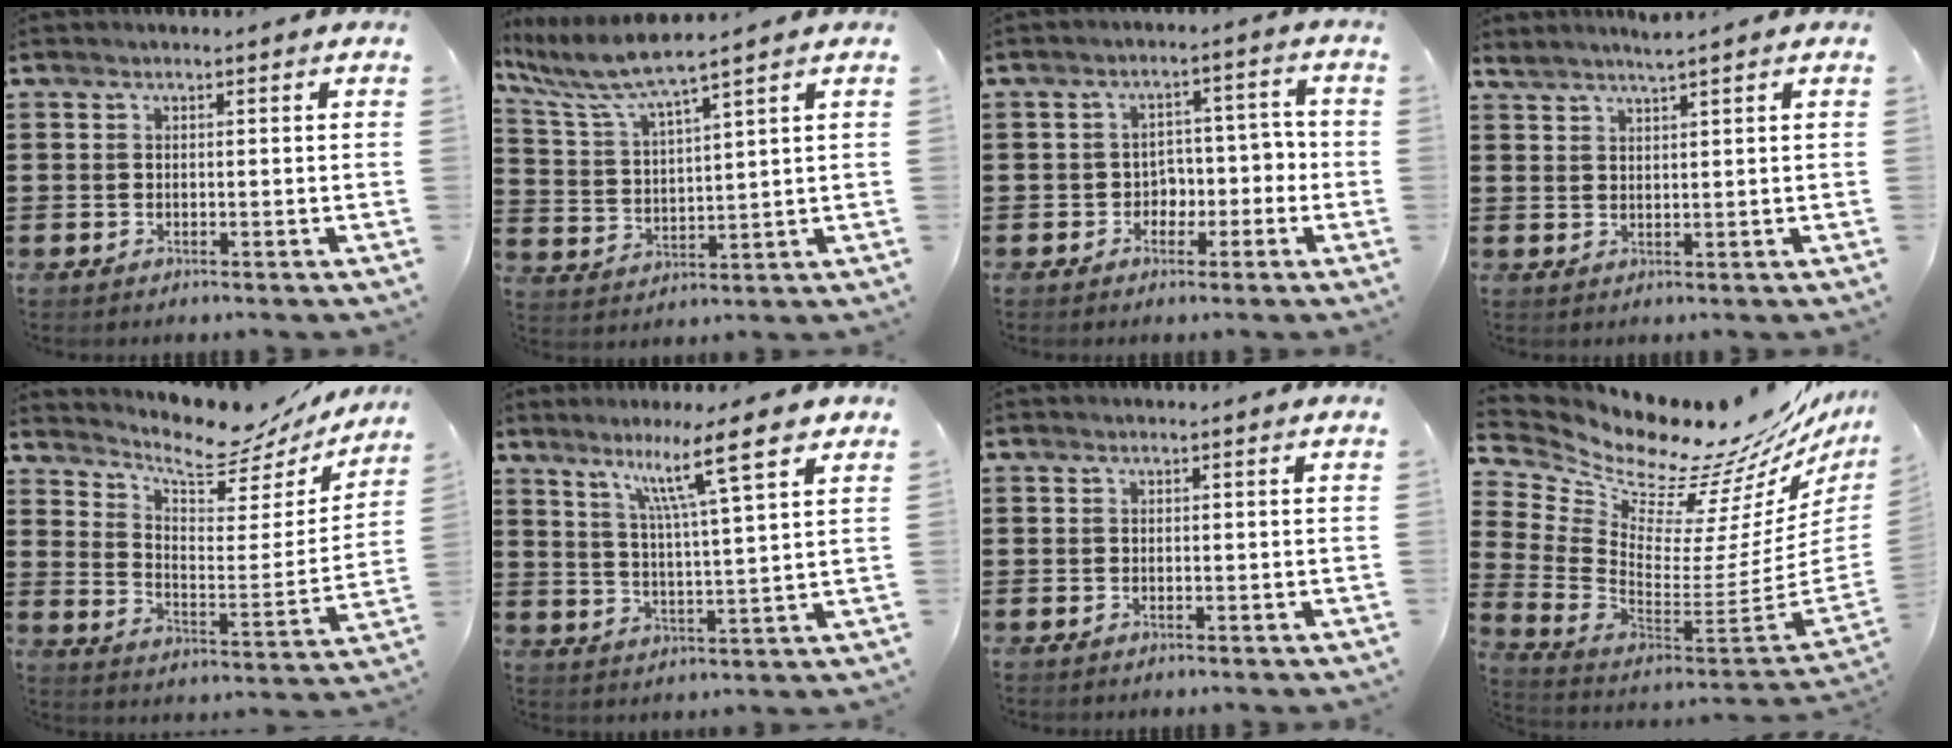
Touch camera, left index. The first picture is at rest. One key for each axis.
{"total": 6.7, "fx": 5.6, "fy": 0.0, "fz": 3.7, "tx": -0.096, "ty": -0.030, "tz": 0.094}
{"total": 3.9, "fx": -1.6, "fy": 3.3, "fz": 1.4, "tx": -0.041, "ty": 0.011, "tz": -0.036}
{"total": 2.2, "fx": 2.1, "fy": -0.4, "fz": 0.6, "tx": -0.016, "ty": -0.002, "tz": 0.041}
{"total": 7.9, "fx": 7.0, "fy": 1.9, "fz": 3.2, "tx": -0.081, "ty": -0.052, "tz": 0.118}
{"total": 11.0, "fx": 7.4, "fy": 0.5, "fz": 8.1, "tx": -0.145, "ty": -0.033, "tz": 0.114}
{"total": 0.0}
{"total": 9.2, "fx": 8.6, "fy": 2.6, "fz": 2.3, "tx": -0.072, "ty": -0.096, "tz": 0.136}